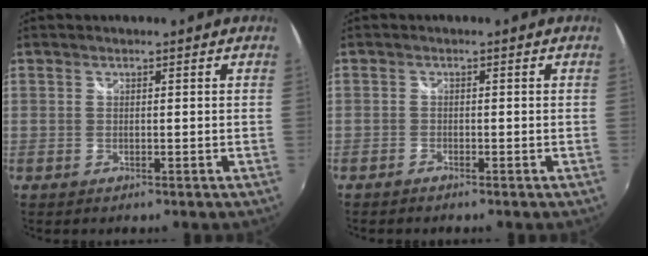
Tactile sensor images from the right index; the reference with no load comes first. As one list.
[{"total": 1.0, "force": [-0.9, 0.3, 0.2], "torque": [-0.009, -0.002, -0.020]}]